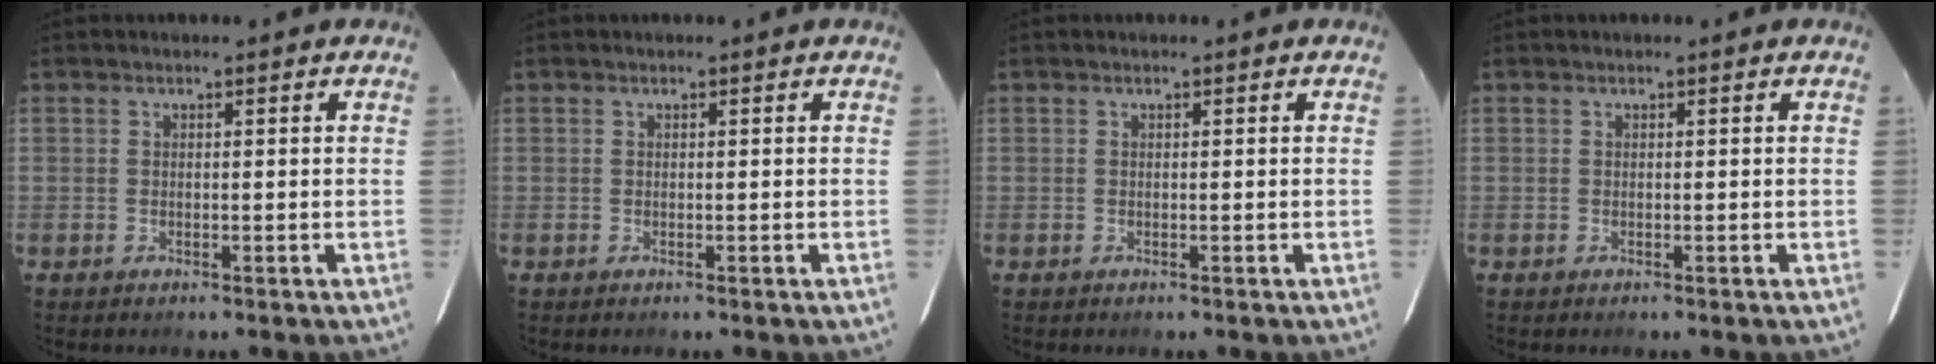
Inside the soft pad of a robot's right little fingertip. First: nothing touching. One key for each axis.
{"total": 0.0}
{"total": 0.0}
{"total": 0.0}